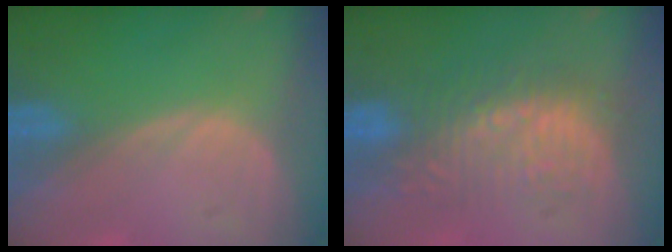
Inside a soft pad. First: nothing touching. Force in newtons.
{"total": 8.6, "press": 8.5, "slide": 1.5}